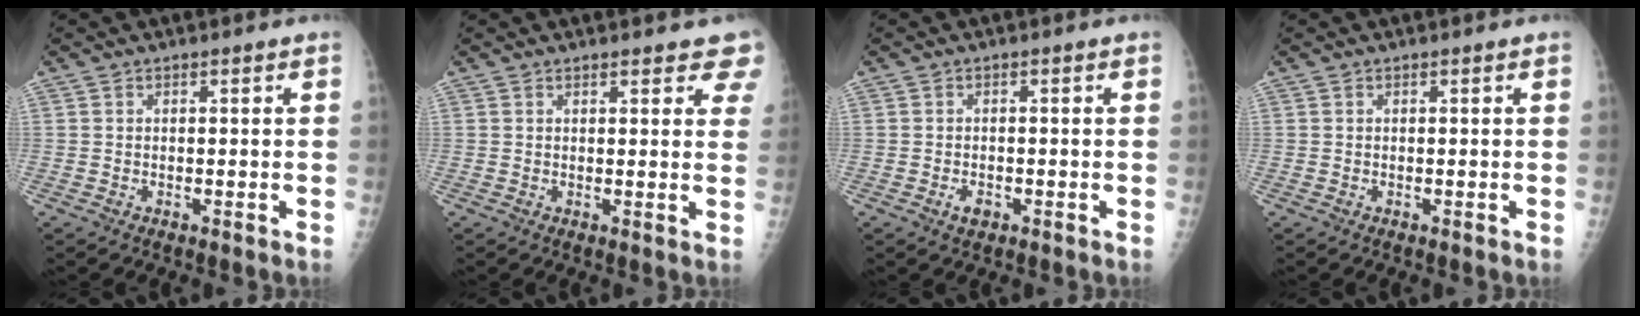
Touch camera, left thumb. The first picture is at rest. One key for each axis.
{"total": 5.3, "fx": 4.3, "fy": 1.9, "fz": 2.6, "tx": 0.004, "ty": -0.013, "tz": 0.038}
{"total": 2.1, "fx": -1.0, "fy": 1.4, "fz": 1.2, "tx": -0.017, "ty": 0.002, "tz": -0.014}
{"total": 0.0}